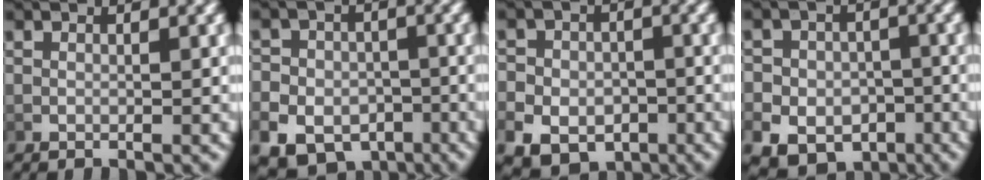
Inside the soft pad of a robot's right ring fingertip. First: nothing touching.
{"total": 9.2, "force": [-5.5, 6.8, 2.7], "torque": [-0.043, -0.038, -0.091]}
{"total": 6.6, "force": [-3.4, 5.1, 2.5], "torque": [-0.040, -0.028, -0.051]}
{"total": 8.6, "force": [-5.1, 6.4, 2.7], "torque": [-0.043, -0.039, -0.080]}